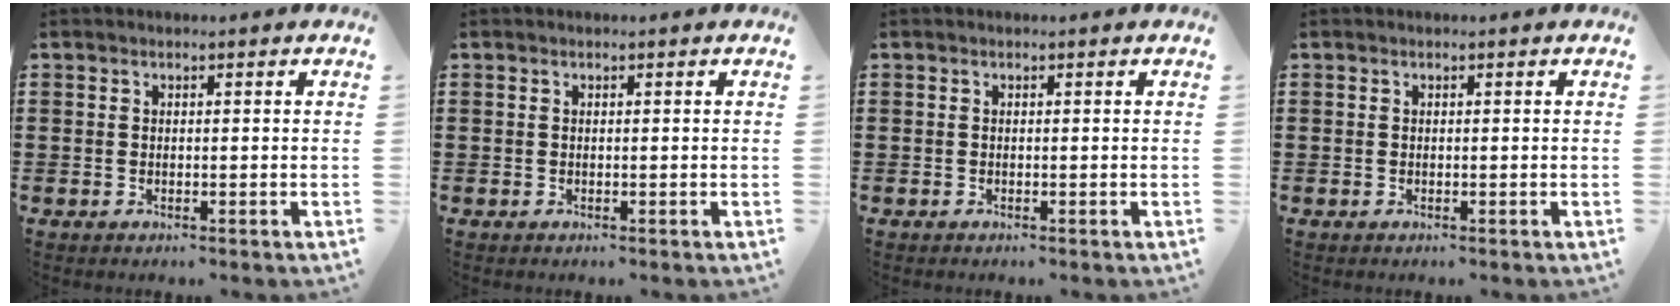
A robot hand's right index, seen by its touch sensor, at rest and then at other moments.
{"total": 0.0}
{"total": 0.0}
{"total": 0.0}